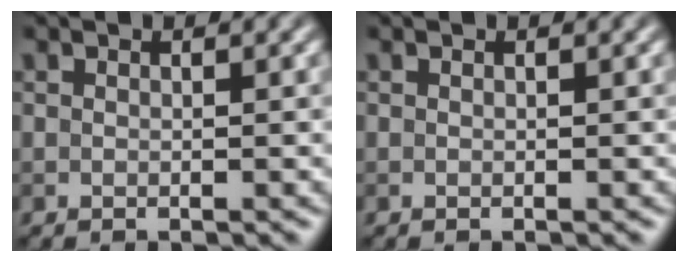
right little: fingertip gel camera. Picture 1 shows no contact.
{"total": 0.0}